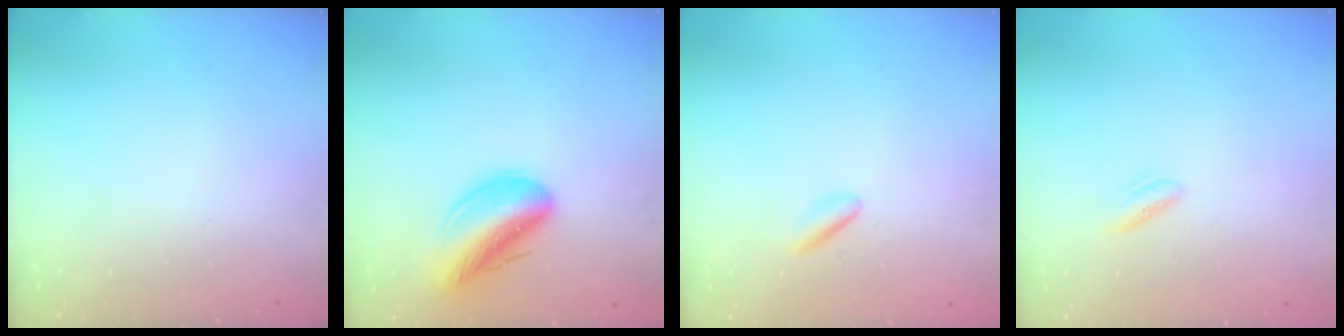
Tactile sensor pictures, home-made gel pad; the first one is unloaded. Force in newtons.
{"total": 15.8, "press": 15.4, "slide": 3.4}
{"total": 1.8, "press": 1.7, "slide": 0.8}
{"total": 2.5, "press": 2.4, "slide": 0.7}